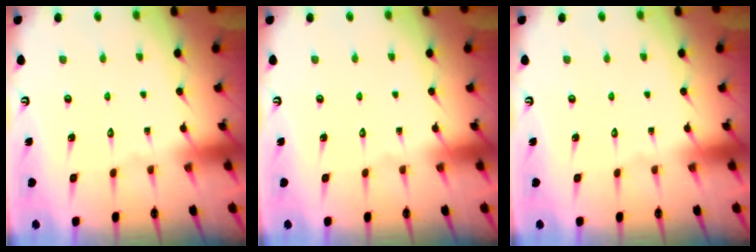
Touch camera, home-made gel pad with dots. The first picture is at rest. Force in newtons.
{"total": 0.0}
{"total": 0.0}